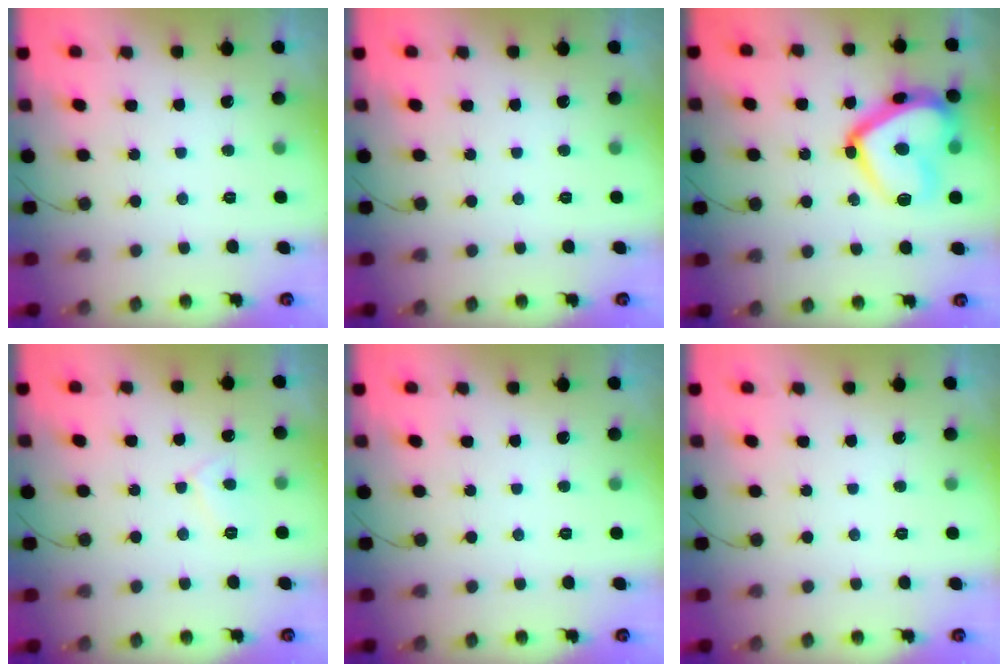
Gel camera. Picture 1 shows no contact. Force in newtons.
{"total": 0.0}
{"total": 21.4, "press": 21.3, "slide": 1.8}
{"total": 6.3, "press": 6.3, "slide": 0.5}
{"total": 0.0}
{"total": 0.0}